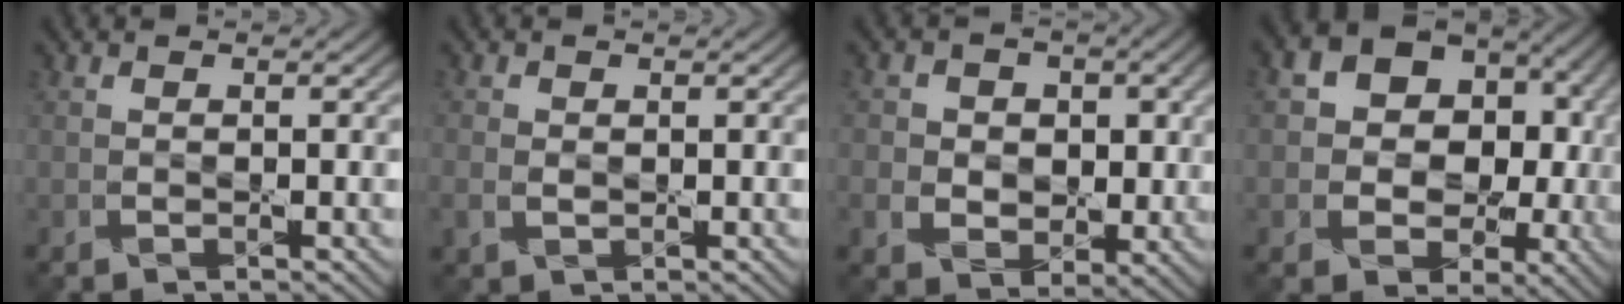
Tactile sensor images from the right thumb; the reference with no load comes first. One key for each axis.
{"total": 2.3, "fx": -0.1, "fy": 1.7, "fz": 1.4, "tx": -0.041, "ty": -0.003, "tz": -0.001}
{"total": 7.4, "fx": 0.6, "fy": 6.7, "fz": 3.2, "tx": -0.077, "ty": -0.003, "tz": 0.001}
{"total": 15.7, "fx": 1.2, "fy": 12.7, "fz": 9.0, "tx": -0.159, "ty": -0.003, "tz": 0.016}